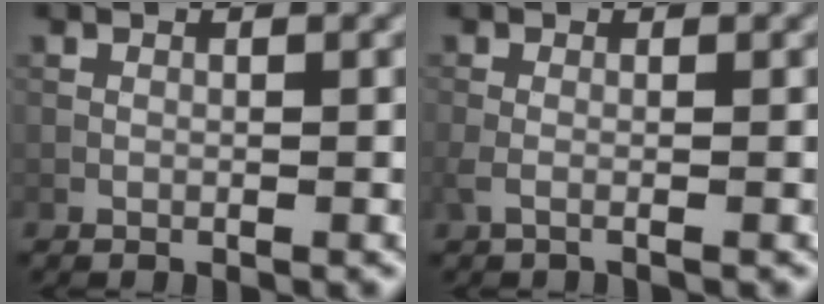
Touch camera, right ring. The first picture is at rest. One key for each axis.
{"total": 1.4, "fx": -0.3, "fy": 0.4, "fz": 1.3, "tx": -0.029, "ty": -0.003, "tz": -0.010}